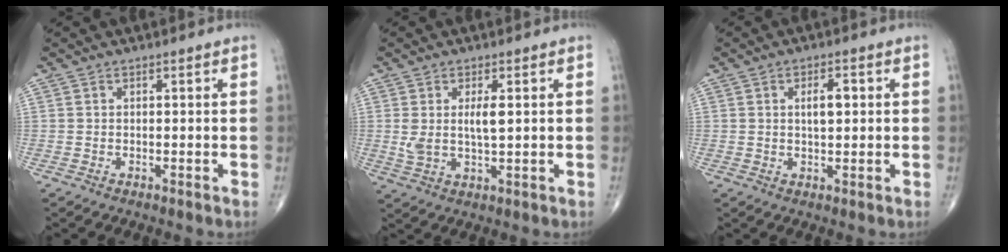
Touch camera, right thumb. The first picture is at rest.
{"total": 5.5, "force": [1.1, 2.0, 5.0], "torque": [-0.101, -0.007, 0.024]}
{"total": 3.8, "force": [0.7, 1.7, 3.3], "torque": [-0.052, 0.001, 0.012]}